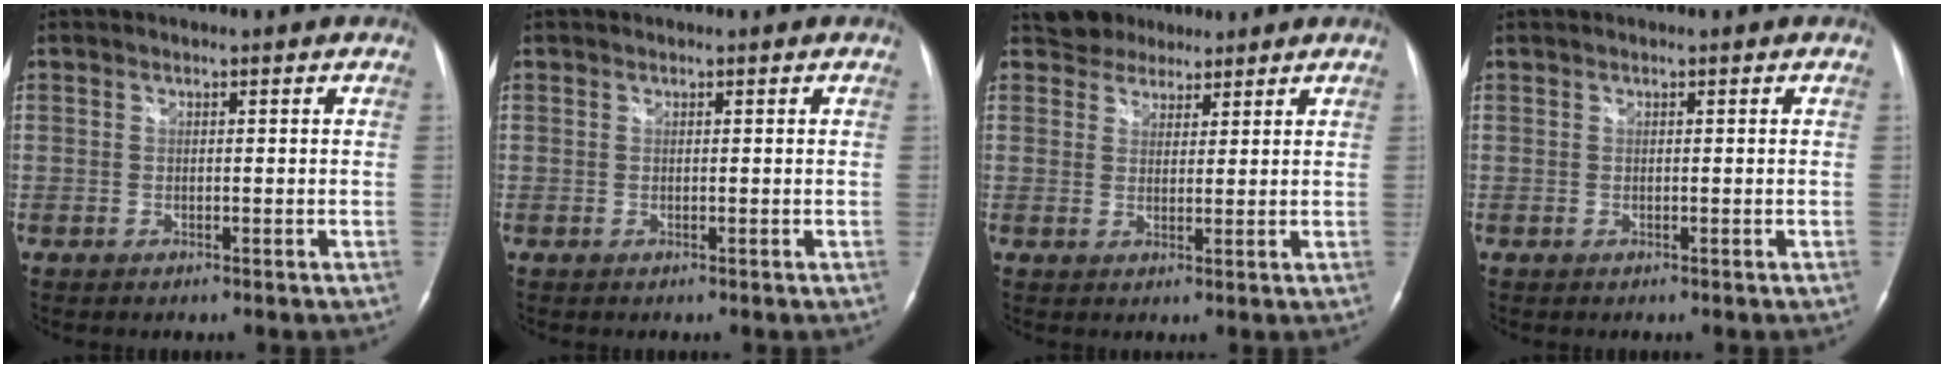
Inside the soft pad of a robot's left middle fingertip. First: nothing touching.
{"total": 0.0}
{"total": 4.4, "force": [3.6, 2.6, 0.1], "torque": [0.000, 0.009, 0.056]}
{"total": 0.0}